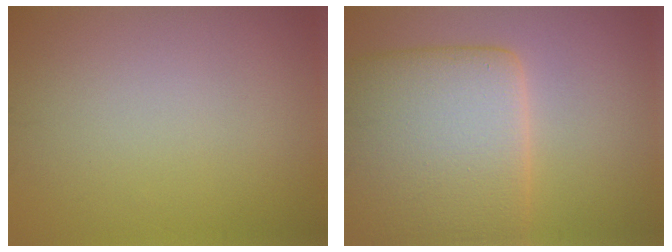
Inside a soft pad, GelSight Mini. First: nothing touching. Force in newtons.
{"total": 10.7, "press": 10.7, "slide": 0.5}